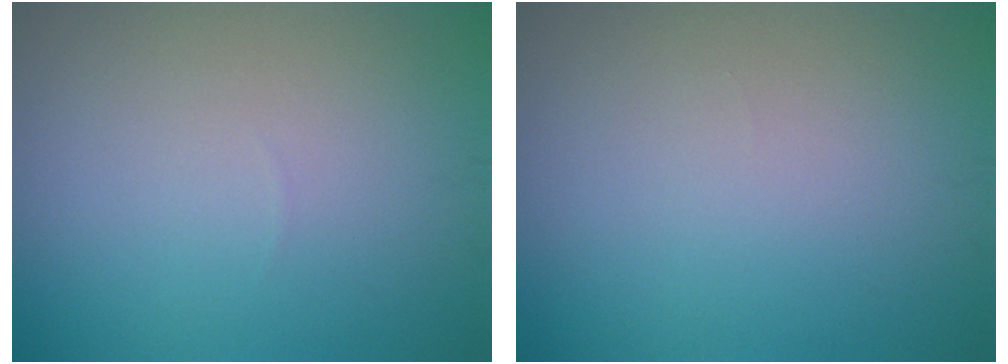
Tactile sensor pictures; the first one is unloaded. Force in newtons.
{"total": 0.0}